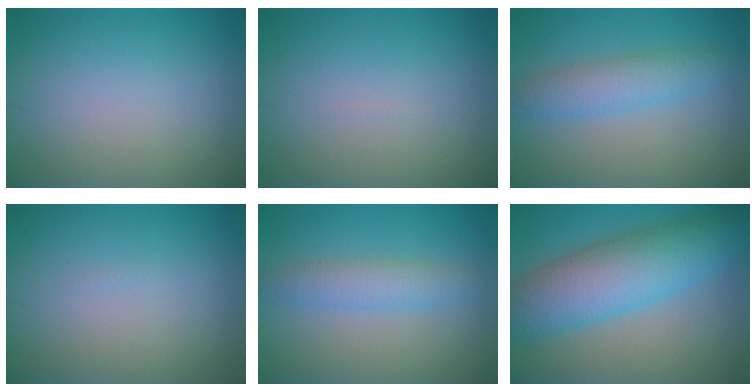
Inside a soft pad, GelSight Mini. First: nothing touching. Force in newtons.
{"total": 0.0}
{"total": 3.5, "press": 3.5, "slide": 0.1}
{"total": 0.0}
{"total": 2.7, "press": 2.7, "slide": 0.1}
{"total": 8.8, "press": 8.8, "slide": 0.2}